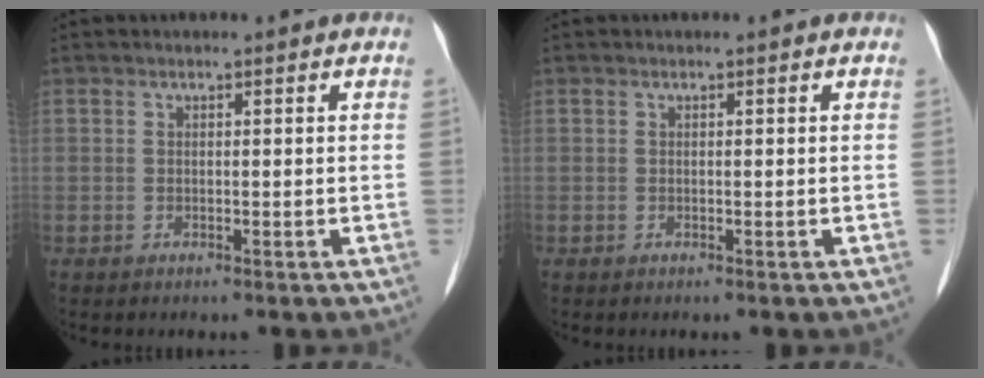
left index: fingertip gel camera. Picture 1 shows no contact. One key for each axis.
{"total": 0.0}